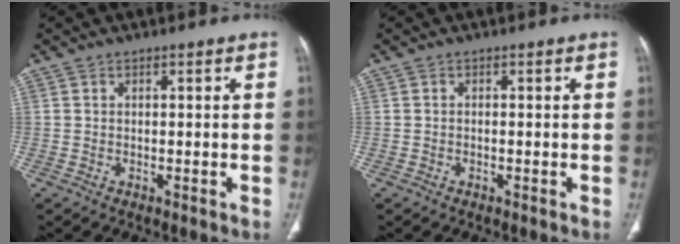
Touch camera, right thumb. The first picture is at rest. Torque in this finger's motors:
{"motor_torque": [0.04, 0.14, -0.26, 0.07, -0.02]}